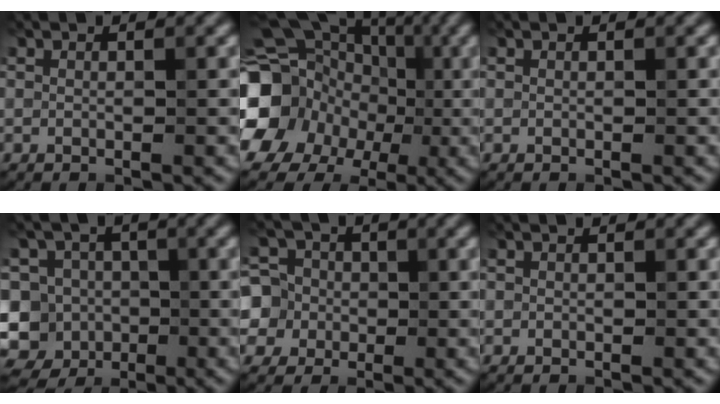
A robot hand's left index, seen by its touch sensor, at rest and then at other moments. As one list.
[{"total": 14.5, "force": [-2.4, 12.9, 6.1], "torque": [-0.129, 0.000, -0.068]}, {"total": 0.0}, {"total": 11.7, "force": [-2.1, 10.9, 3.8], "torque": [-0.092, 0.029, -0.072]}, {"total": 7.0, "force": [0.0, 6.7, 2.0], "torque": [-0.045, 0.029, -0.021]}, {"total": 0.0}]